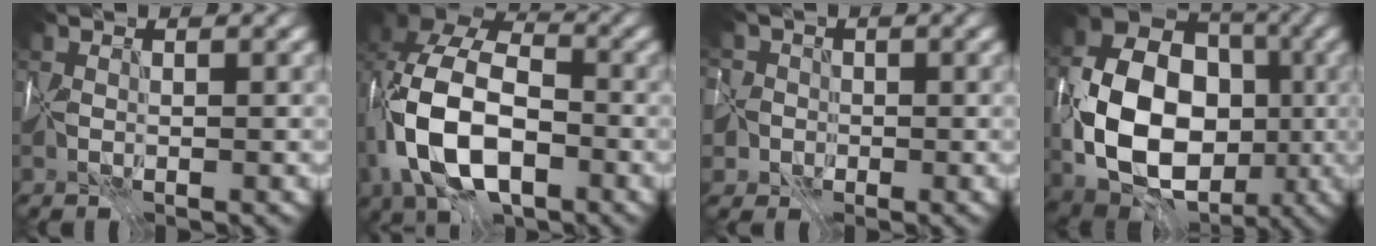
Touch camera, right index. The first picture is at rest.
{"total": 12.8, "force": [-2.7, 8.2, 9.4], "torque": [-0.201, -0.013, -0.059]}
{"total": 7.9, "force": [-1.4, 7.2, 2.9], "torque": [-0.056, 0.015, -0.078]}
{"total": 14.3, "force": [-2.4, 10.6, 9.4], "torque": [-0.168, -0.011, -0.046]}